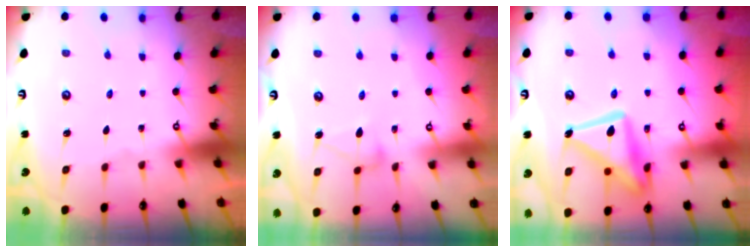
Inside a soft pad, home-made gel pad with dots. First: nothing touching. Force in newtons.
{"total": 8.4, "press": 8.4, "slide": 0.1}
{"total": 17.9, "press": 17.9, "slide": 1.2}